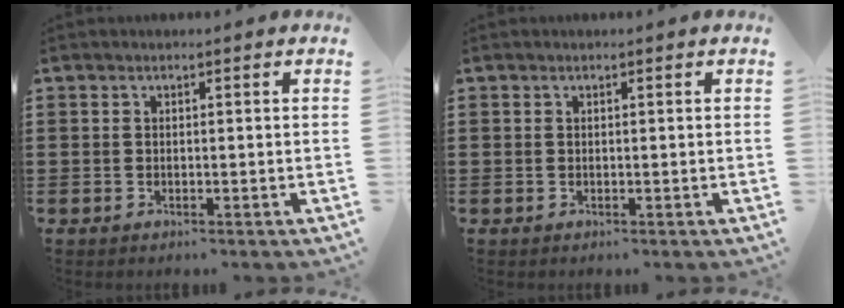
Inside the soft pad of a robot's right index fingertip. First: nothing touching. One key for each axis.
{"total": 0.0}